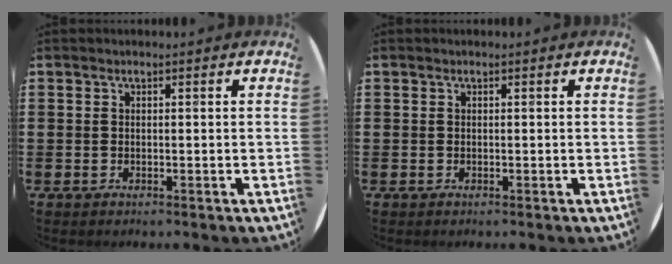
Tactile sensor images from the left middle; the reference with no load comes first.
{"total": 0.0}